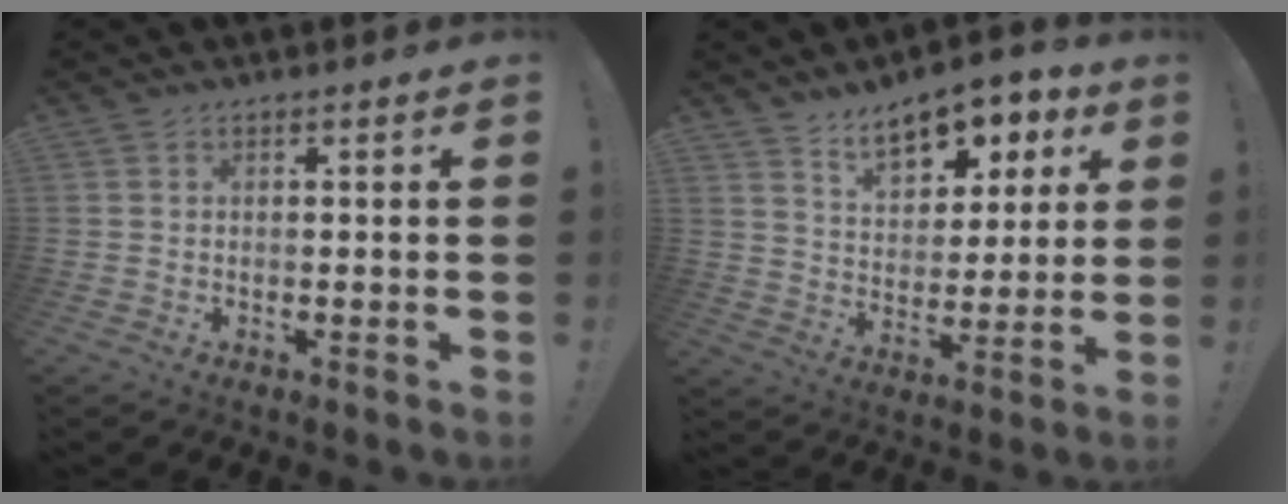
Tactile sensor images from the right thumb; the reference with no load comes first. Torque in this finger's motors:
{"motor_torque": [0.12, 0.29, 0.48, 0.29, 0.25]}